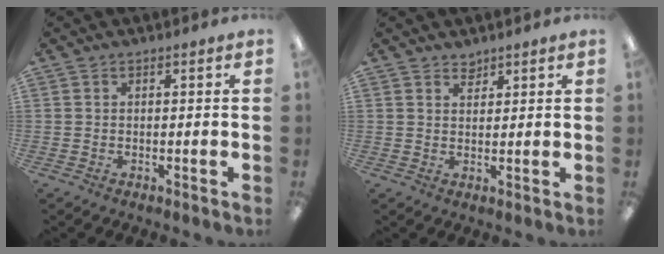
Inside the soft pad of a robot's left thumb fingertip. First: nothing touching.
{"total": 2.1, "force": [2.0, 0.7, 0.2], "torque": [0.003, -0.008, 0.036]}